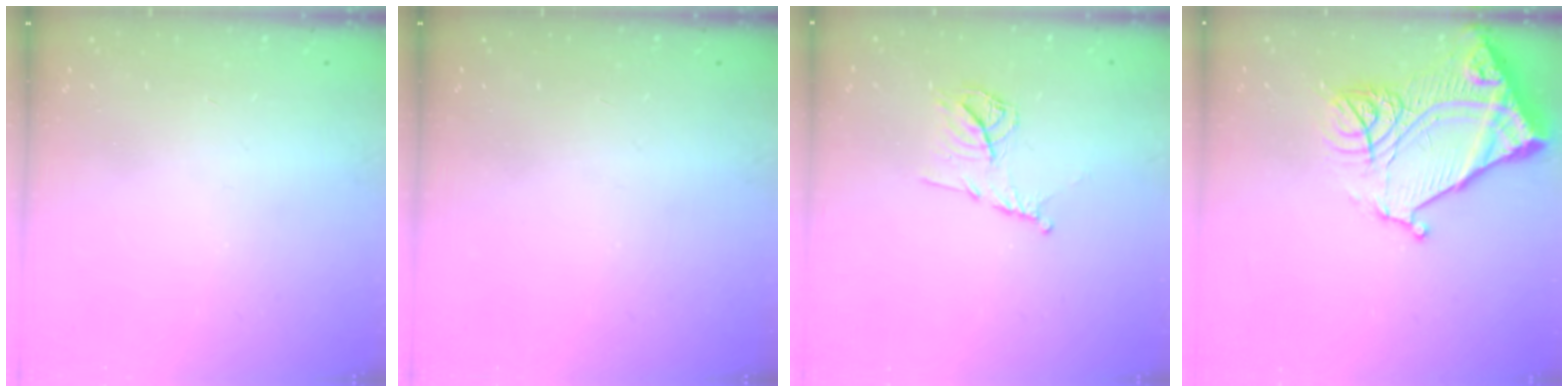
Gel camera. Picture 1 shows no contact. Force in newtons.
{"total": 0.0}
{"total": 9.8, "press": 9.8, "slide": 0.6}
{"total": 18.5, "press": 18.4, "slide": 1.9}